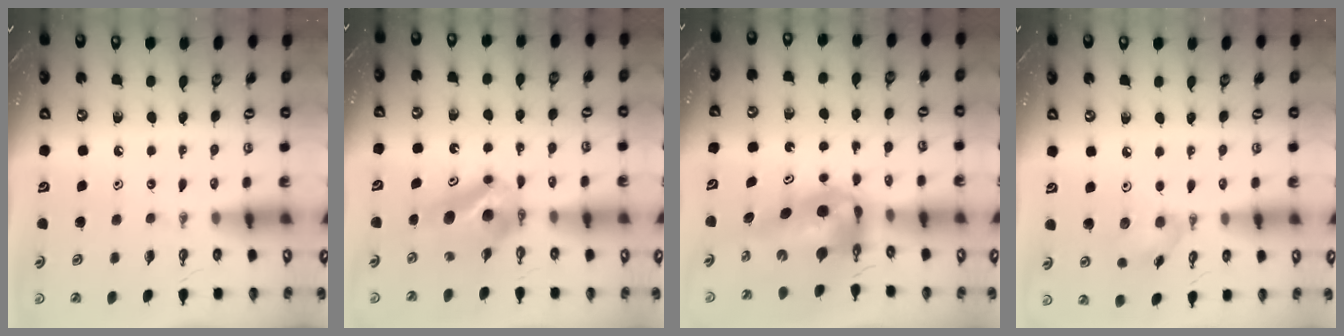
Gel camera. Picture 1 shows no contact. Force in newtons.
{"total": 8.5, "press": 5.7, "slide": 6.3}
{"total": 8.4, "press": 8.3, "slide": 1.5}
{"total": 7.7, "press": 7.6, "slide": 0.5}